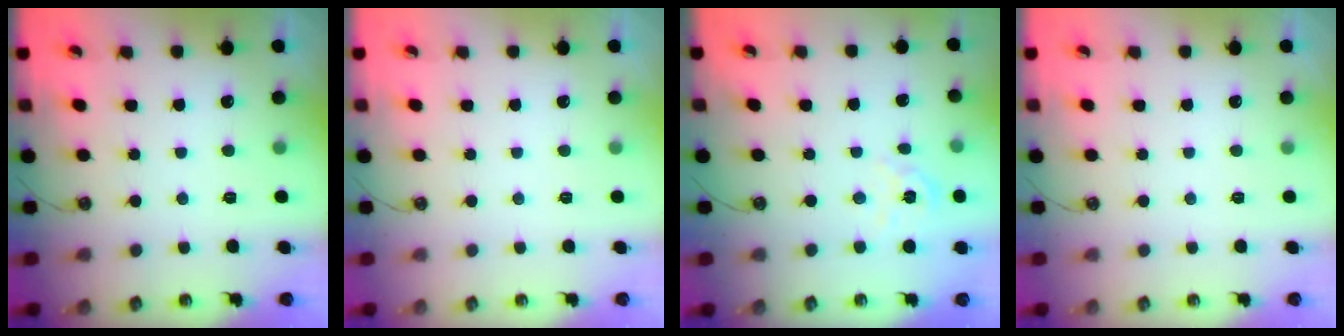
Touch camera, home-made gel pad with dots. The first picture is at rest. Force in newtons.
{"total": 0.0}
{"total": 3.4, "press": 3.4, "slide": 0.1}
{"total": 0.0}